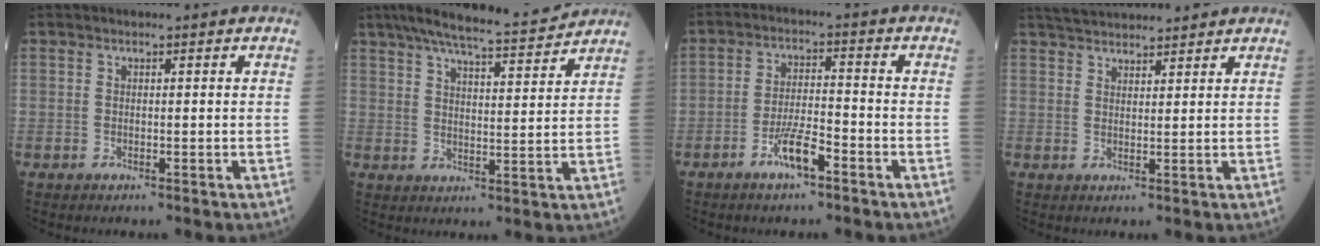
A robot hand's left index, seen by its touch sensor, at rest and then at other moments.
{"total": 12.7, "force": [11.5, 0.7, 5.5], "torque": [-0.094, 0.008, 0.167]}
{"total": 5.5, "force": [-3.4, 1.0, 4.2], "torque": [-0.086, -0.001, -0.064]}
{"total": 8.4, "force": [7.8, 1.5, 2.7], "torque": [-0.047, 0.035, 0.123]}